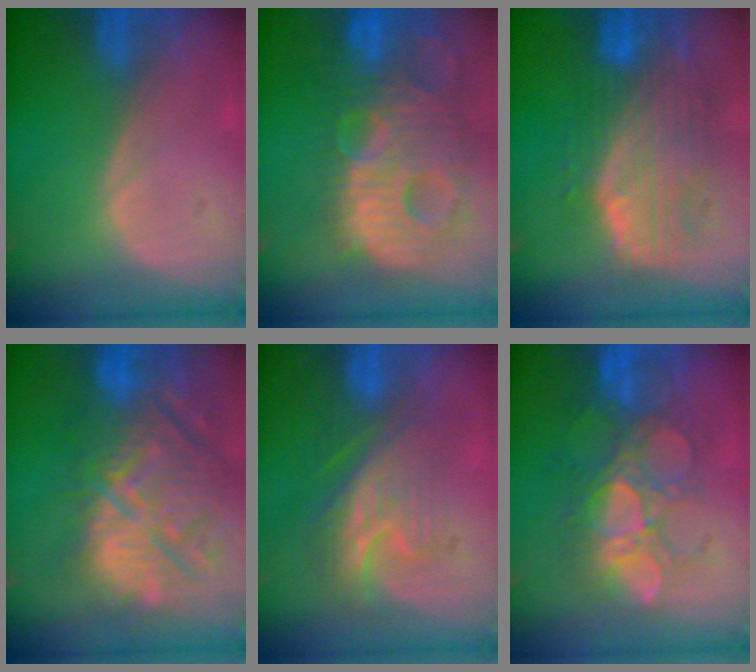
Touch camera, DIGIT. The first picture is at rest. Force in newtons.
{"total": 14.0, "press": 12.1, "slide": 7.2}
{"total": 10.5, "press": 9.1, "slide": 5.4}
{"total": 14.9, "press": 12.9, "slide": 7.4}
{"total": 8.6, "press": 7.6, "slide": 4.0}
{"total": 9.6, "press": 9.0, "slide": 3.2}